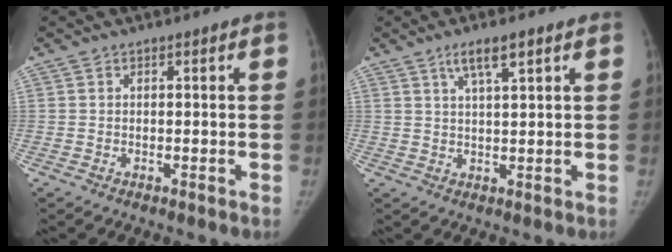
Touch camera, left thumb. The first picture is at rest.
{"total": 5.6, "force": [3.2, 1.3, 4.4], "torque": [-0.077, -0.006, 0.058]}